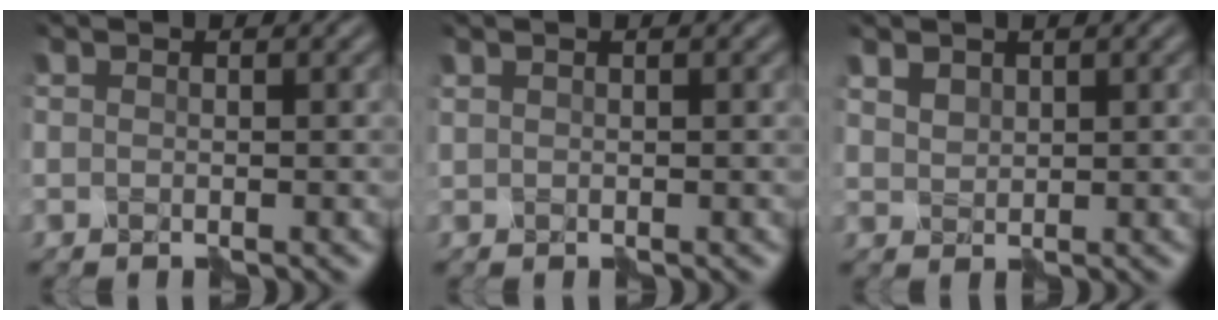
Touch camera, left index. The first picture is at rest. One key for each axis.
{"total": 0.0}
{"total": 1.4, "fx": 1.2, "fy": 0.6, "fz": 0.1, "tx": -0.003, "ty": 0.002, "tz": 0.025}